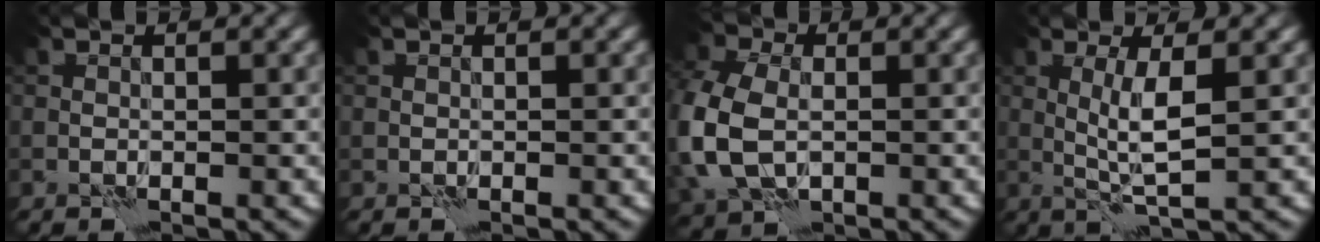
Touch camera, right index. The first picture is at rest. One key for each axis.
{"total": 0.0}
{"total": 10.2, "fx": -1.3, "fy": 7.2, "fz": 7.0, "tx": -0.197, "ty": -0.024, "tz": -0.017}
{"total": 3.3, "fx": 0.5, "fy": 0.2, "fz": 3.2, "tx": -0.067, "ty": 0.001, "tz": 0.010}